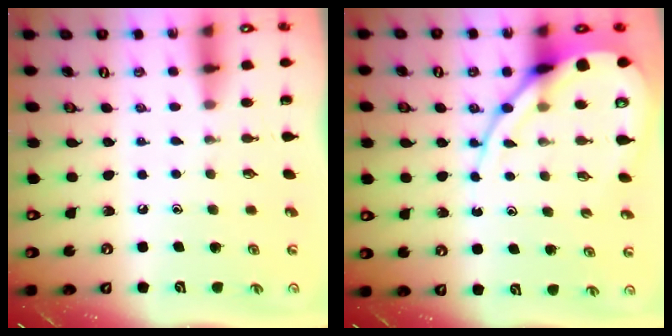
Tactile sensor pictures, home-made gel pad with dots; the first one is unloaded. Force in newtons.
{"total": 11.3, "press": 11.3, "slide": 1.2}